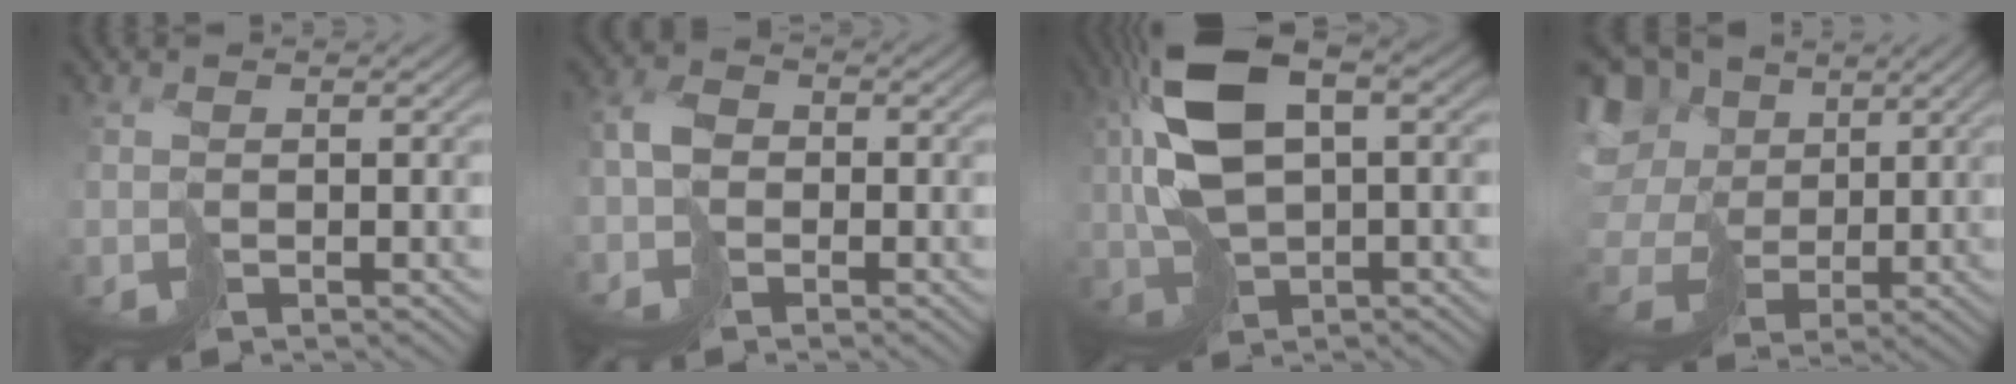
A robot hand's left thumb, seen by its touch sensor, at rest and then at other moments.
{"total": 4.2, "force": [-1.7, 3.1, 2.3], "torque": [-0.060, 0.002, -0.047]}
{"total": 13.1, "force": [2.4, 6.6, 11.1], "torque": [-0.245, 0.003, 0.048]}
{"total": 15.3, "force": [3.4, 12.2, 8.5], "torque": [-0.271, 0.001, 0.076]}